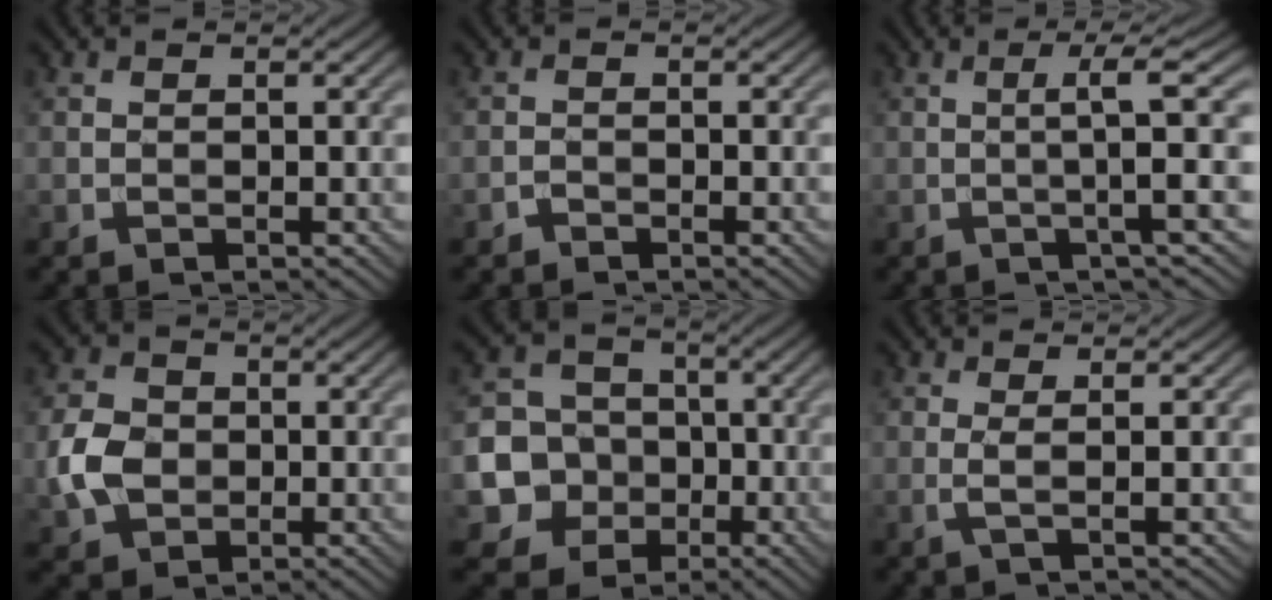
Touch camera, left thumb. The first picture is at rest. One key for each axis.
{"total": 0.8, "fx": -0.7, "fy": 0.3, "fz": 0.2, "tx": -0.002, "ty": 0.000, "tz": -0.017}
{"total": 4.9, "fx": 0.0, "fy": -0.1, "fz": 4.9, "tx": -0.085, "ty": 0.014, "tz": -0.009}
{"total": 5.8, "fx": -0.7, "fy": 4.7, "fz": 3.2, "tx": -0.086, "ty": -0.001, "tz": -0.021}
{"total": 9.3, "fx": -2.8, "fy": 8.5, "fz": 2.6, "tx": -0.067, "ty": -0.011, "tz": -0.084}
{"total": 1.7, "fx": 0.3, "fy": 0.3, "fz": 1.7, "tx": -0.035, "ty": 0.003, "tz": -0.002}